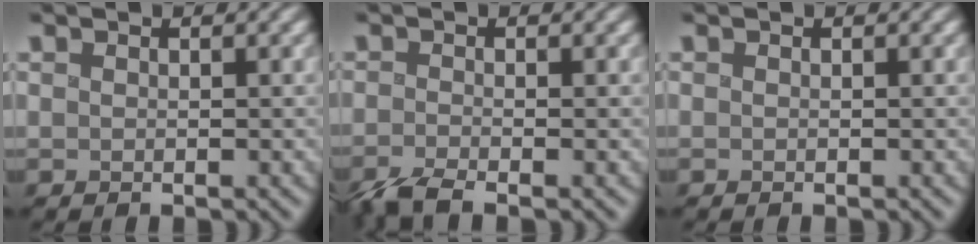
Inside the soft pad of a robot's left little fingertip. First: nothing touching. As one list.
[{"total": 3.0, "force": [-2.3, 0.4, 1.9], "torque": [-0.035, -0.007, -0.054]}, {"total": 0.0}]